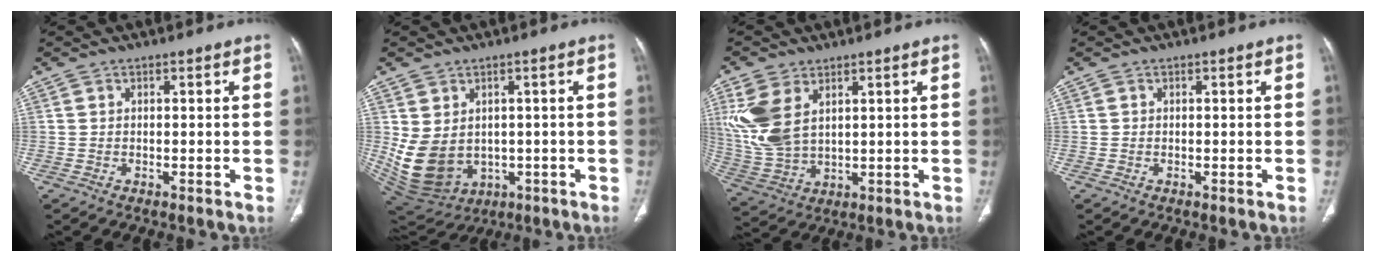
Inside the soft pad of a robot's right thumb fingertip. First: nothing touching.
{"total": 12.6, "force": [-0.5, 10.2, 7.4], "torque": [-0.136, -0.002, 0.033]}
{"total": 11.5, "force": [4.2, 7.0, 8.1], "torque": [-0.183, -0.010, 0.099]}
{"total": 0.0}